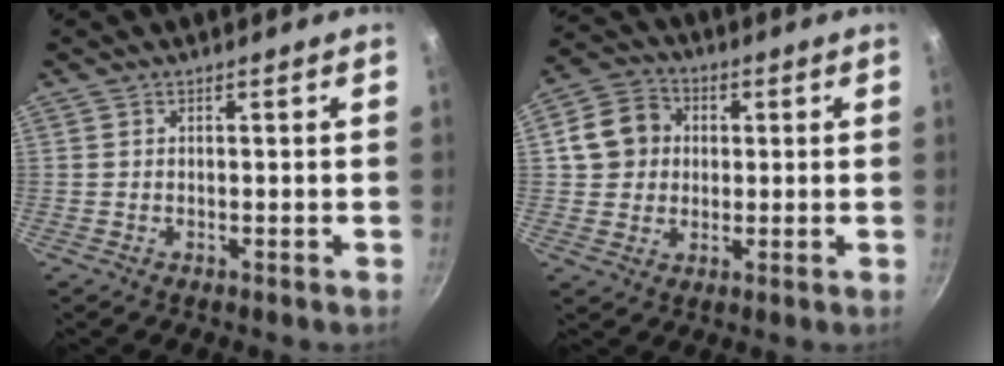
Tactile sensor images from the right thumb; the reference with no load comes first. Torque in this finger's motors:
{"motor_torque": [-0.76, 1.05, 0.21, -0.60, 0.09]}